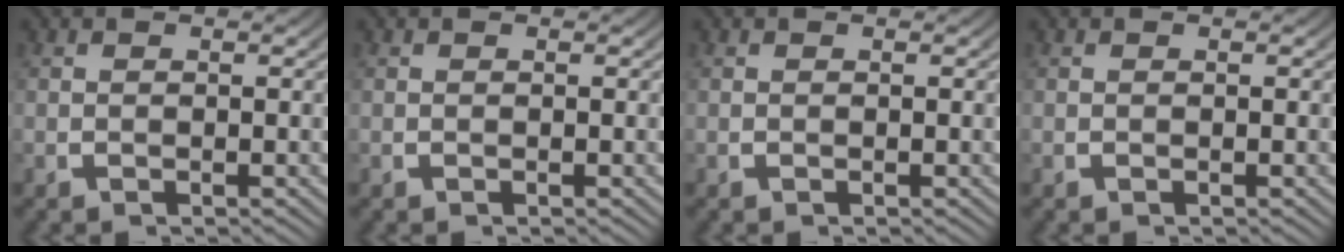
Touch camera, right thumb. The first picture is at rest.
{"total": 0.0}
{"total": 0.0}
{"total": 0.0}